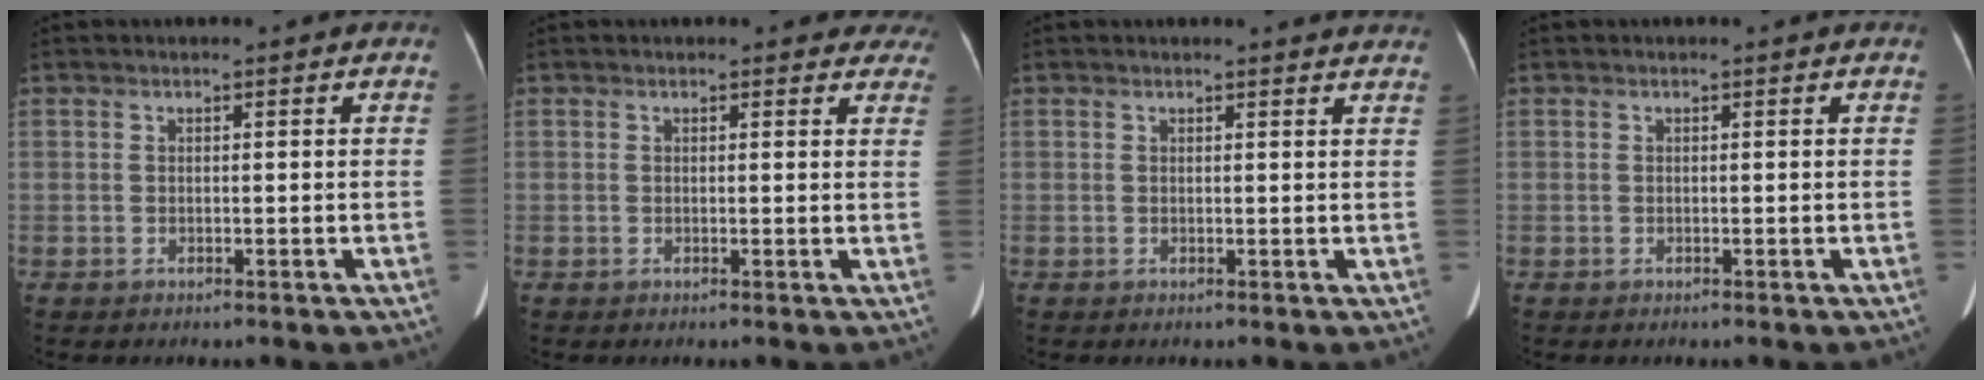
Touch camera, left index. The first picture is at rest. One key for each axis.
{"total": 5.6, "fx": 5.1, "fy": 2.3, "fz": 0.8, "tx": 0.023, "ty": -0.010, "tz": 0.027}
{"total": 4.1, "fx": 4.0, "fy": 0.3, "fz": 0.8, "tx": -0.011, "ty": -0.002, "tz": 0.027}
{"total": 0.0}